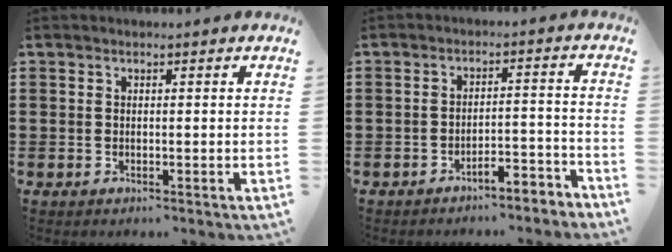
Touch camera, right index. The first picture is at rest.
{"total": 4.0, "force": [-3.9, 0.2, 1.1], "torque": [-0.023, 0.005, -0.080]}